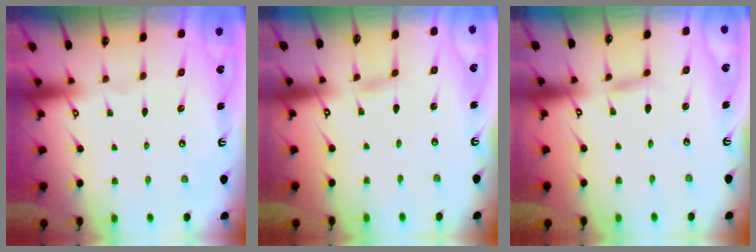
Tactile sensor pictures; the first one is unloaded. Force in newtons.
{"total": 1.5, "press": 1.5, "slide": 0.2}
{"total": 2.8, "press": 2.8, "slide": 0.4}